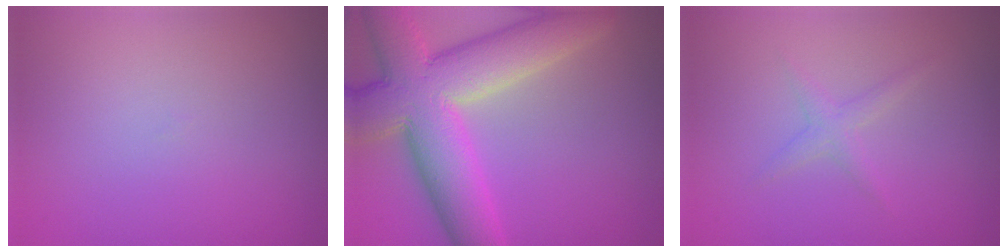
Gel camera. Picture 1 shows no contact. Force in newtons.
{"total": 11.2, "press": 11.2, "slide": 1.0}
{"total": 1.8, "press": 1.8, "slide": 0.1}